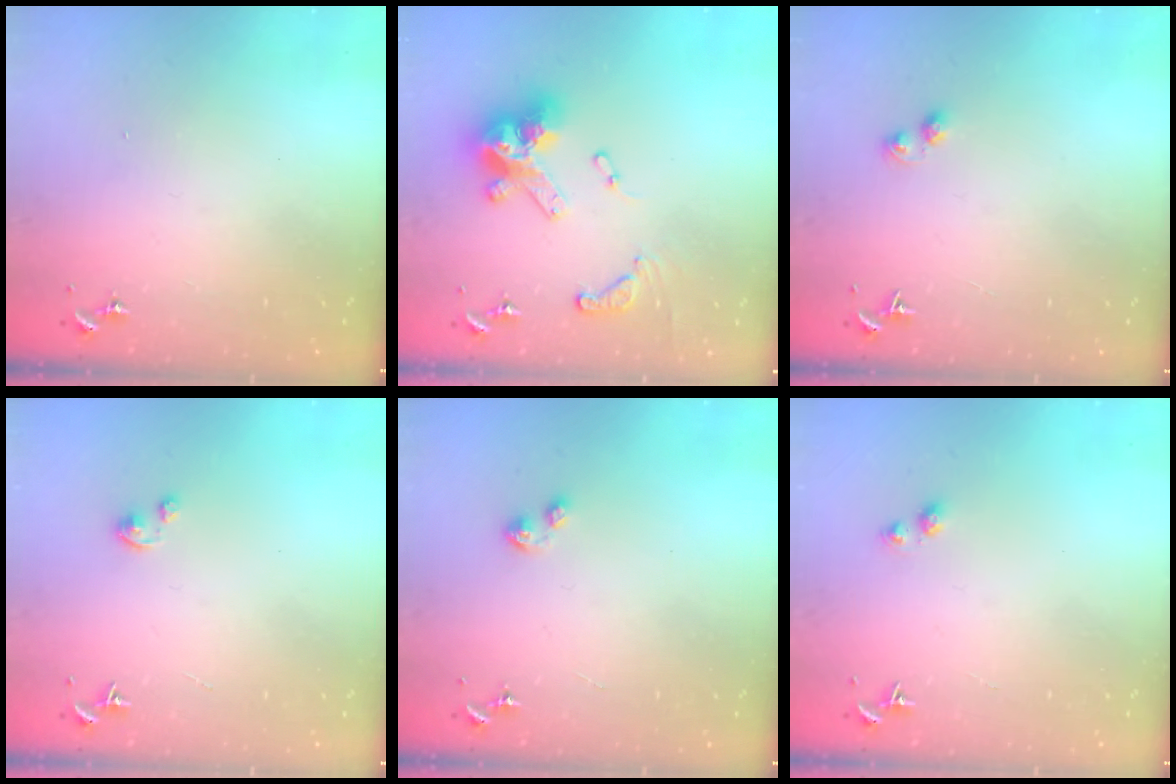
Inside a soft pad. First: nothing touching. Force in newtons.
{"total": 17.3, "press": 17.2, "slide": 1.9}
{"total": 4.1, "press": 4.0, "slide": 0.6}
{"total": 2.6, "press": 2.6, "slide": 0.2}
{"total": 2.2, "press": 2.2, "slide": 0.2}
{"total": 3.3, "press": 3.2, "slide": 0.6}